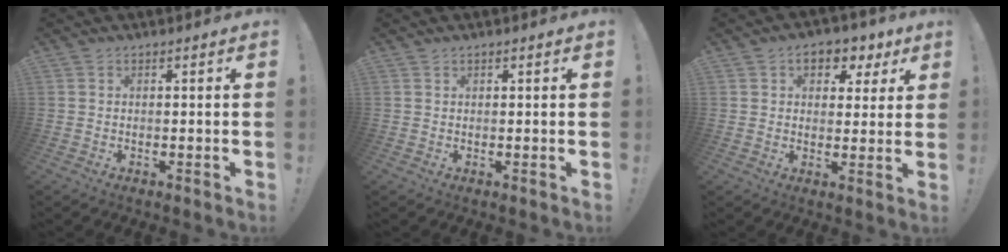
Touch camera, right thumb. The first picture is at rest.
{"total": 0.7, "force": [0.7, 0.1, 0.2], "torque": [0.003, -0.005, 0.012]}
{"total": 7.6, "force": [3.7, 5.1, 4.2], "torque": [-0.040, -0.020, 0.067]}